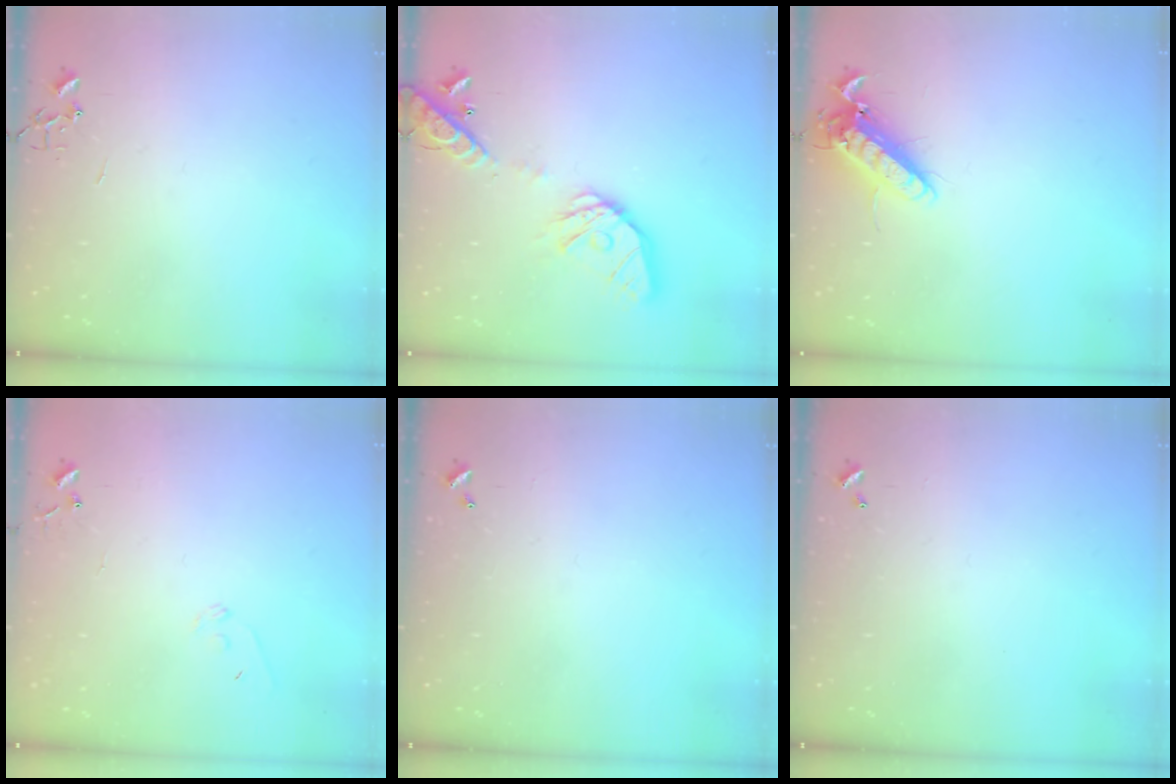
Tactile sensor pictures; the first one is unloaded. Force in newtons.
{"total": 16.7, "press": 16.5, "slide": 2.5}
{"total": 12.5, "press": 12.3, "slide": 2.1}
{"total": 6.8, "press": 6.7, "slide": 0.5}
{"total": 0.0}
{"total": 0.0}